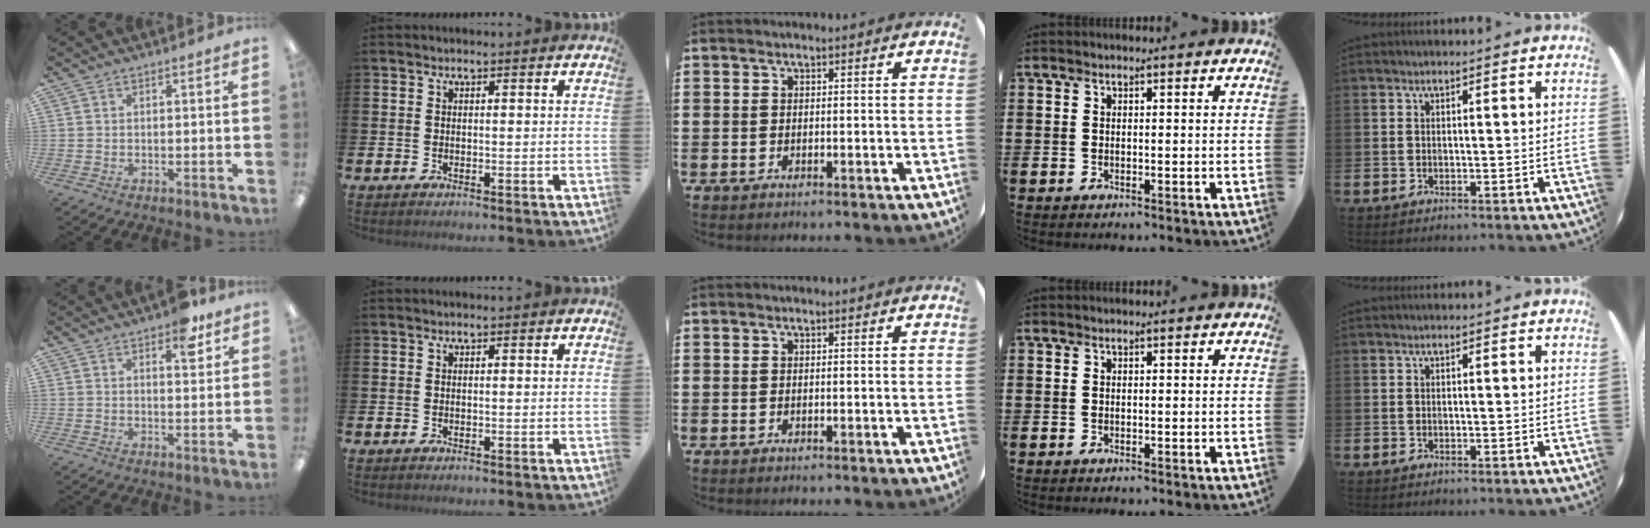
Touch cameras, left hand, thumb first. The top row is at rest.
{"thumb": {"total": 6.5, "force": [4.4, 2.7, 3.9], "torque": [-0.040, -0.021, 0.071]}}